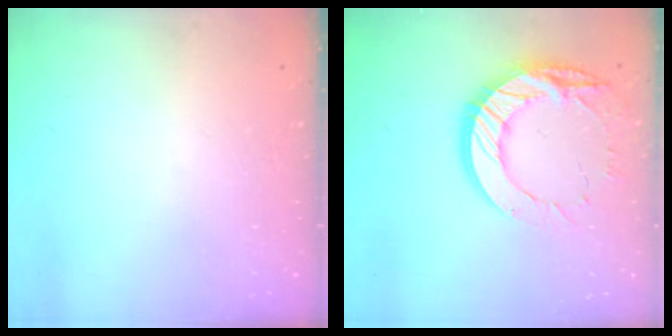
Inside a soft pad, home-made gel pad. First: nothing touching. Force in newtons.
{"total": 17.2, "press": 17.1, "slide": 1.3}